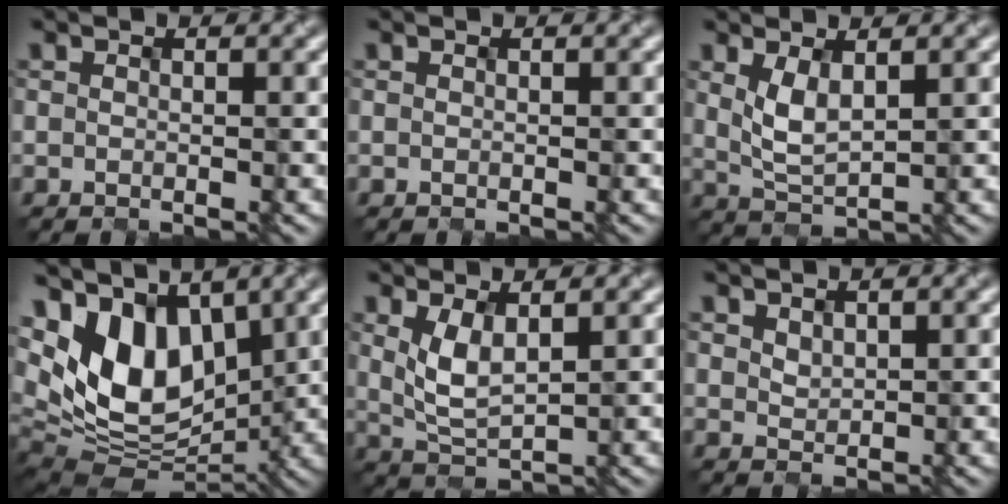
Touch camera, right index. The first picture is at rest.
{"total": 0.0}
{"total": 2.2, "force": [0.7, 0.9, 1.9], "torque": [-0.053, -0.008, 0.026]}
{"total": 9.5, "force": [3.0, 5.8, 6.9], "torque": [-0.139, 0.000, 0.050]}
{"total": 2.6, "force": [0.7, 1.0, 2.3], "torque": [-0.060, -0.008, 0.026]}
{"total": 0.7, "force": [0.6, 0.3, 0.0], "torque": [-0.005, -0.003, 0.024]}